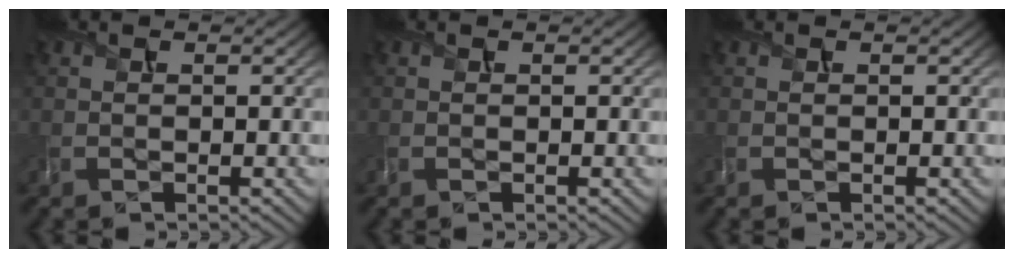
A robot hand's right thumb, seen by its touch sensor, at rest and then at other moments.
{"total": 0.0}
{"total": 0.0}